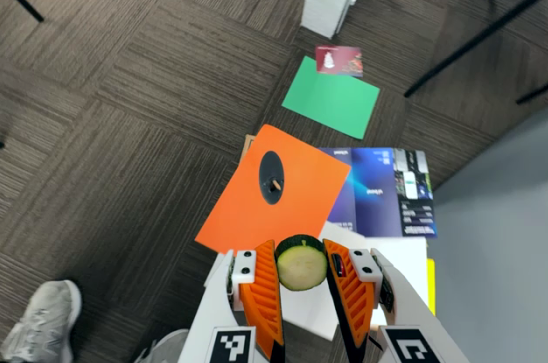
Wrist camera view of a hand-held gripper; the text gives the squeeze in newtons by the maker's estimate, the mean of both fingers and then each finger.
{"total": 8.8, "left": 8.9, "right": 8.7}